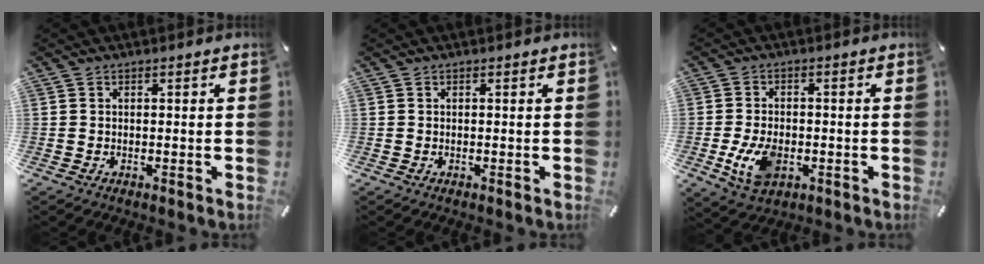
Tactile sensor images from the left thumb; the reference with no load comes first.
{"total": 0.0}
{"total": 8.1, "force": [-2.2, 5.4, 5.7], "torque": [-0.121, 0.002, -0.041]}